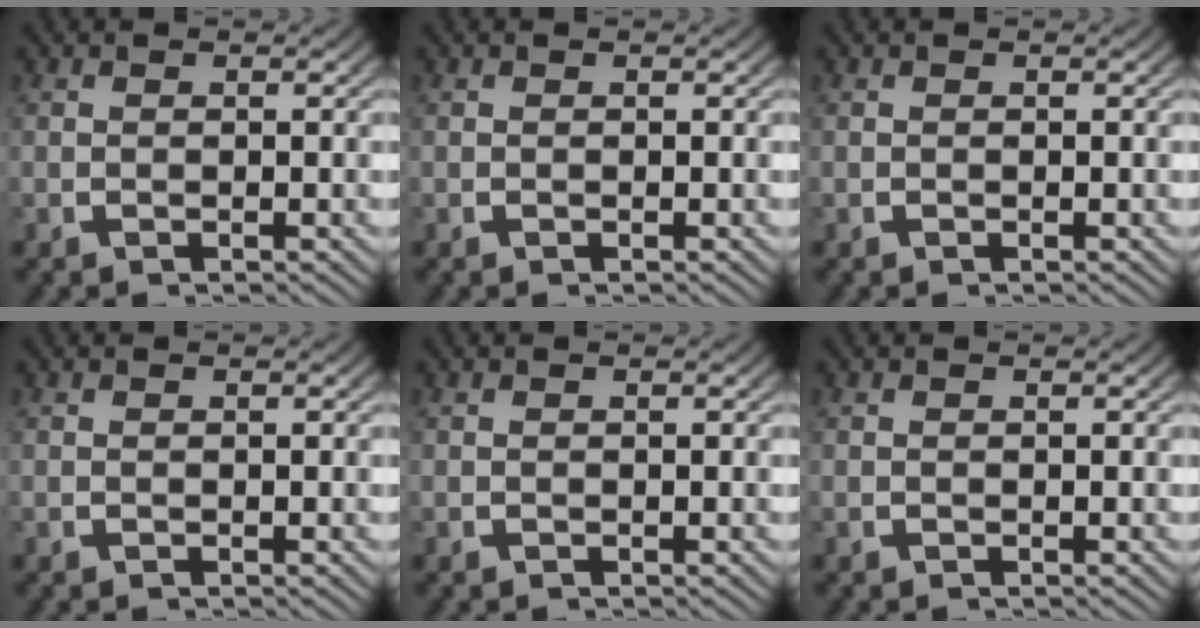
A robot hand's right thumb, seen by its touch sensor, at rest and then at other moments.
{"total": 0.0}
{"total": 0.0}
{"total": 0.0}
{"total": 0.0}
{"total": 0.0}